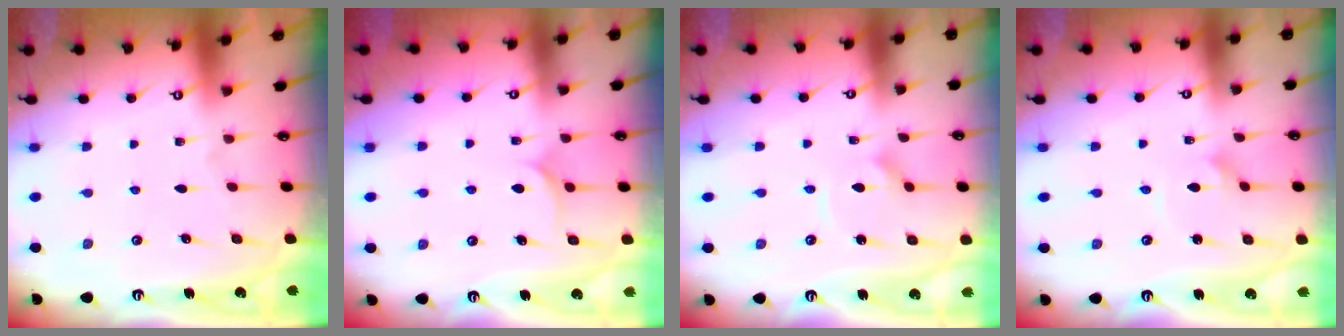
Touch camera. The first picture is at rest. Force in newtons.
{"total": 5.8, "press": 5.8, "slide": 0.3}
{"total": 2.8, "press": 2.8, "slide": 0.4}
{"total": 1.6, "press": 1.6, "slide": 0.2}